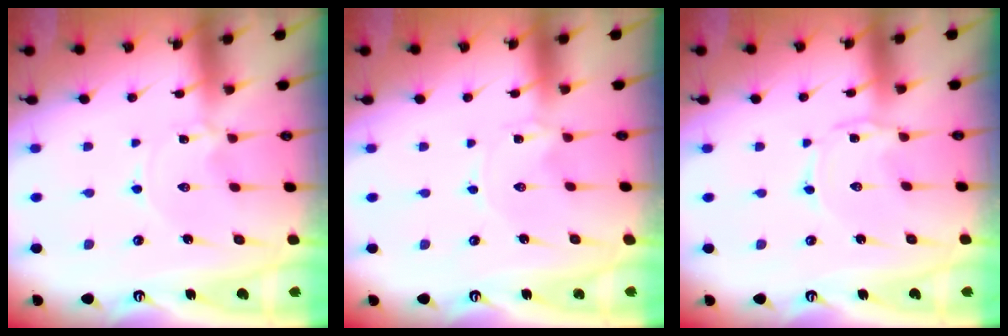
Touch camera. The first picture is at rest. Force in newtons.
{"total": 0.0}
{"total": 0.8, "press": 0.8, "slide": 0.2}